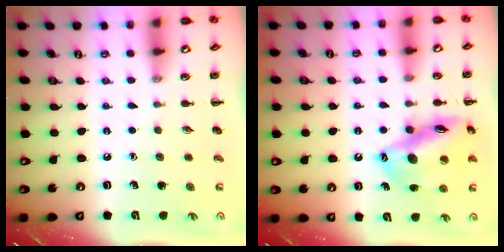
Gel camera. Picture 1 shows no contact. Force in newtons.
{"total": 17.0, "press": 16.7, "slide": 3.4}